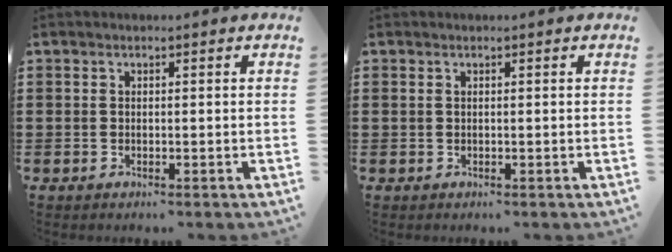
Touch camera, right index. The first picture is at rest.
{"total": 0.0}